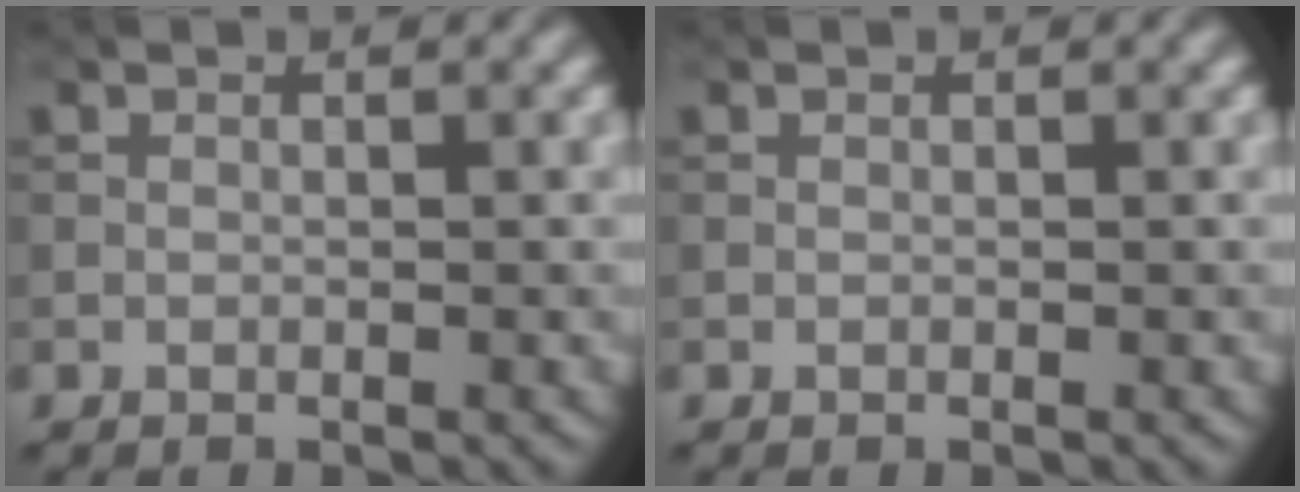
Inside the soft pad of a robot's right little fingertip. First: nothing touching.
{"total": 0.0}